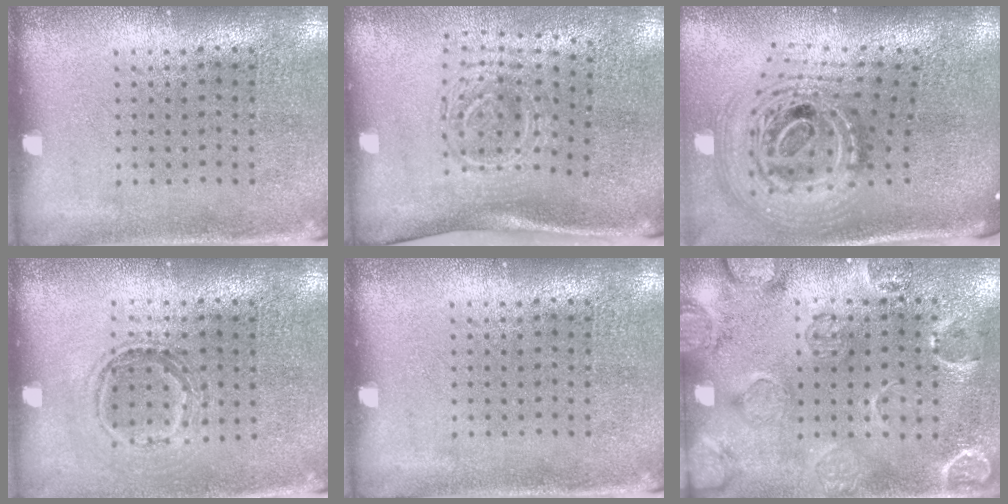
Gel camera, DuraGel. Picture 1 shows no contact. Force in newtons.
{"total": 1.7, "press": 1.2, "slide": 1.2}
{"total": 2.7, "press": 1.9, "slide": 1.9}
{"total": 1.2, "press": 1.0, "slide": 0.6}
{"total": 0.0}
{"total": 2.7, "press": 1.8, "slide": 2.0}